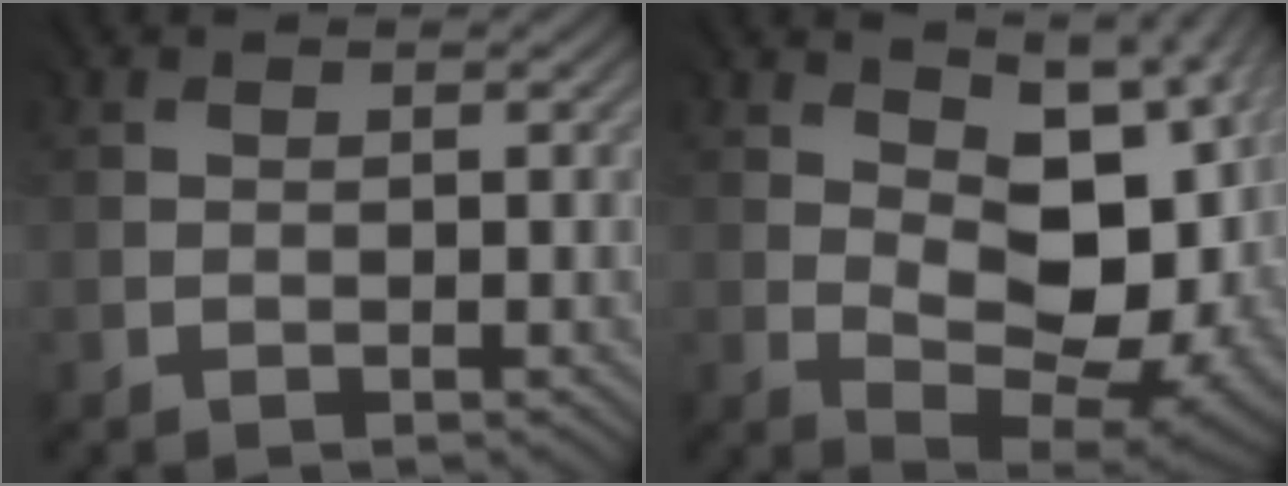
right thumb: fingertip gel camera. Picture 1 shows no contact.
{"total": 14.0, "force": [2.4, 8.2, 11.1], "torque": [-0.160, -0.018, 0.063]}